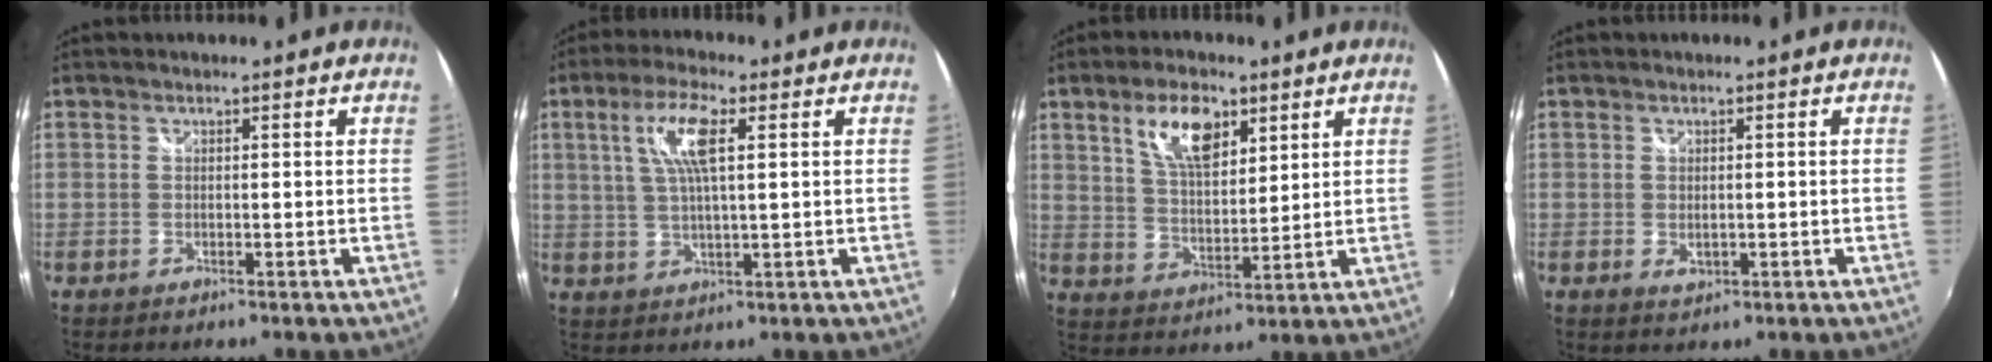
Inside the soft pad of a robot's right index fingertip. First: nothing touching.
{"total": 8.0, "force": [2.5, 1.6, 7.4], "torque": [-0.143, 0.007, 0.048]}
{"total": 9.7, "force": [5.2, 4.3, 6.9], "torque": [-0.124, 0.012, 0.098]}
{"total": 2.0, "force": [-0.3, 1.5, 1.3], "torque": [-0.022, -0.004, -0.002]}